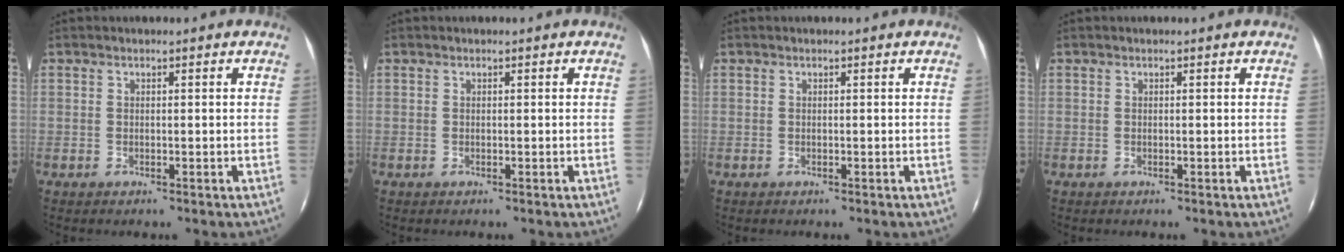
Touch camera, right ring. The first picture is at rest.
{"total": 0.0}
{"total": 0.0}
{"total": 0.0}